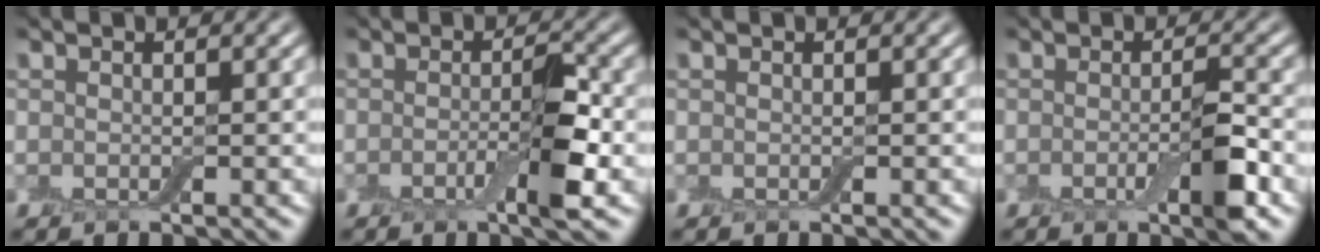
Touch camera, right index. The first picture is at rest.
{"total": 3.5, "force": [-1.1, 0.6, 3.3], "torque": [-0.052, 0.001, -0.023]}
{"total": 0.0}
{"total": 3.2, "force": [-0.9, 0.6, 3.0], "torque": [-0.048, -0.003, -0.017]}